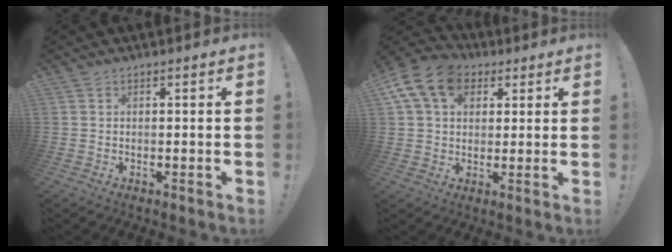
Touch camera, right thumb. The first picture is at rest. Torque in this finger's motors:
{"motor_torque": [0.46, 0.45, 0.66, -0.44, 0.06]}